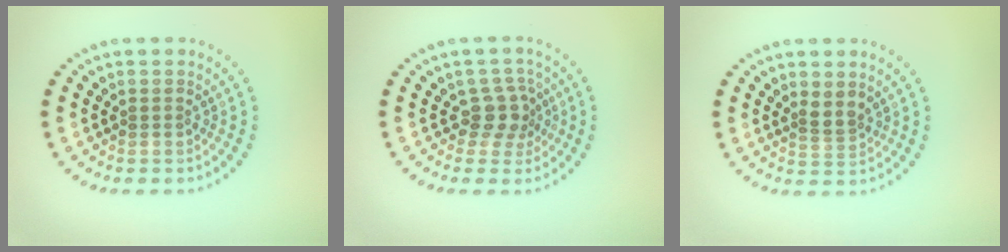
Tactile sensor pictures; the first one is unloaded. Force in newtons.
{"total": 2.7, "press": 2.1, "slide": 1.8}
{"total": 1.8, "press": 1.3, "slide": 1.2}